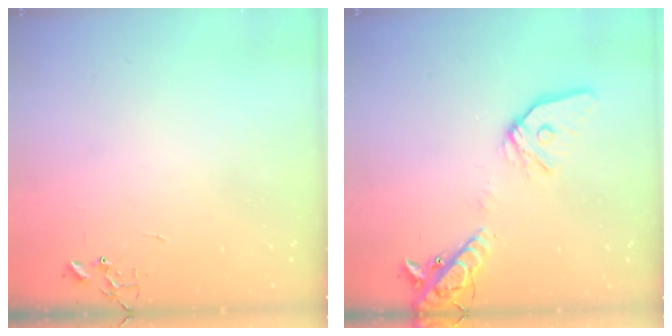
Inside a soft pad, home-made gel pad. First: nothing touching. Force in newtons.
{"total": 15.2, "press": 14.9, "slide": 3.0}